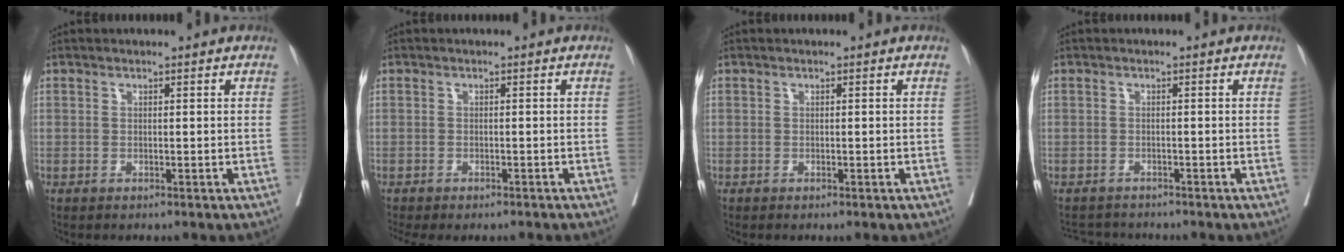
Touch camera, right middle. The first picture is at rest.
{"total": 5.6, "force": [-4.8, 1.6, 2.3], "torque": [-0.027, 0.005, -0.067]}
{"total": 0.0}
{"total": 3.4, "force": [-3.3, 0.5, 0.1], "torque": [0.004, -0.010, -0.053]}